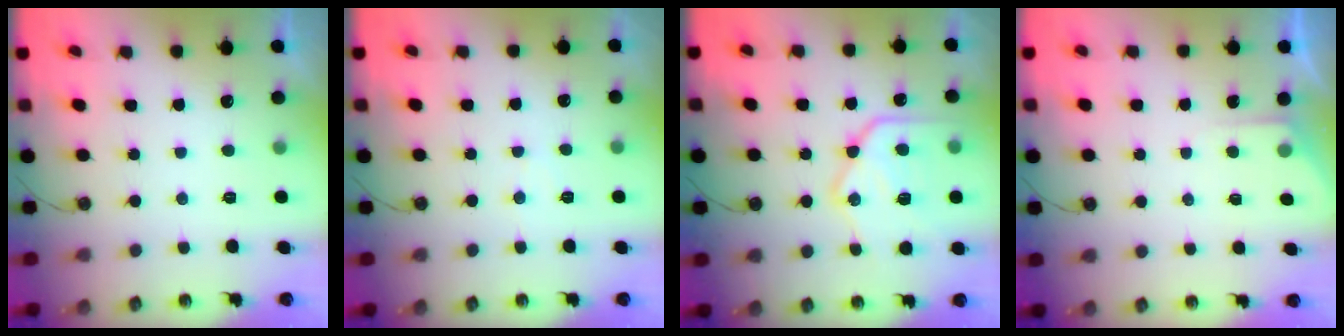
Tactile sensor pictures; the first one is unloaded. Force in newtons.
{"total": 3.9, "press": 3.9, "slide": 0.6}
{"total": 20.0, "press": 19.9, "slide": 1.7}
{"total": 3.7, "press": 3.7, "slide": 0.4}